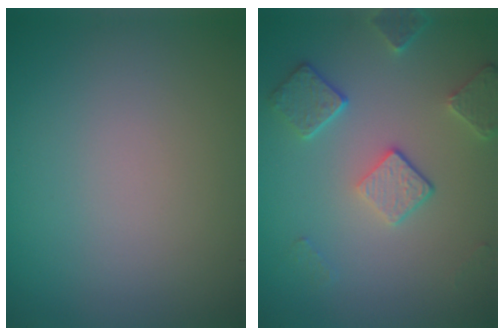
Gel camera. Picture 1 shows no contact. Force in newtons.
{"total": 3.9, "press": 3.1, "slide": 2.4}